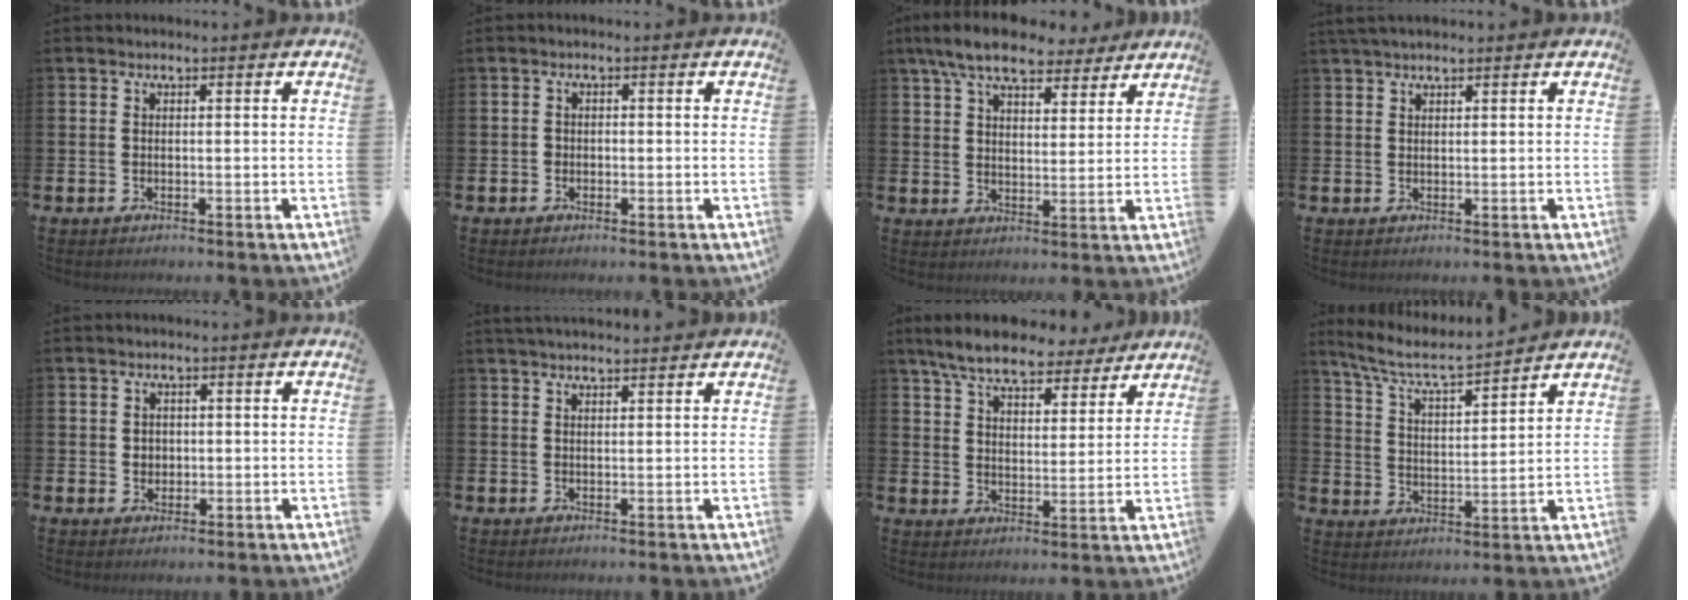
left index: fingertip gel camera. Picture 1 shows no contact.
{"total": 1.0, "force": [-0.5, 0.9, 0.3], "torque": [-0.005, 0.004, -0.012]}
{"total": 8.9, "force": [7.8, 2.8, 3.4], "torque": [-0.071, -0.030, 0.137]}
{"total": 1.7, "force": [1.5, 0.4, 0.8], "torque": [-0.016, 0.004, 0.027]}
{"total": 1.7, "force": [0.6, 1.5, 0.5], "torque": [0.005, 0.002, 0.006]}
{"total": 2.3, "force": [2.2, 0.2, 0.5], "torque": [-0.006, -0.007, 0.038]}
{"total": 8.2, "force": [7.4, 2.1, 2.8], "torque": [-0.076, -0.035, 0.131]}
{"total": 6.8, "force": [6.3, 0.8, 2.5], "torque": [-0.081, -0.037, 0.108]}